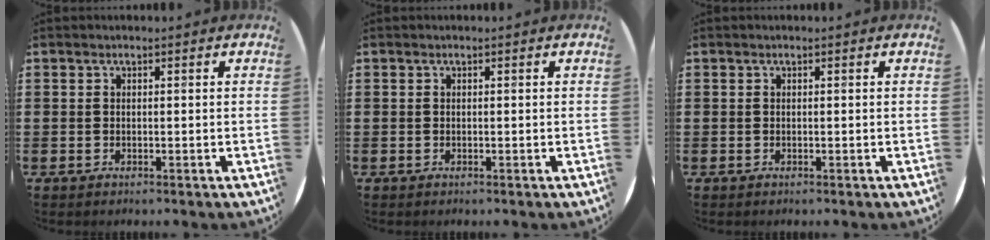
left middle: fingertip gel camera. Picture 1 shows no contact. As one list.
[{"total": 0.0}, {"total": 0.0}]